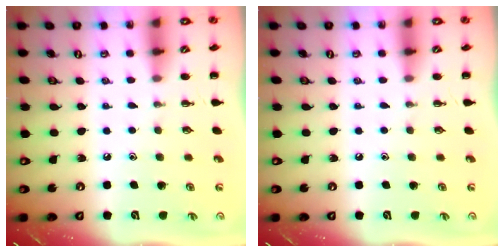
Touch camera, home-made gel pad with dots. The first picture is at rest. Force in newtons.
{"total": 0.0}